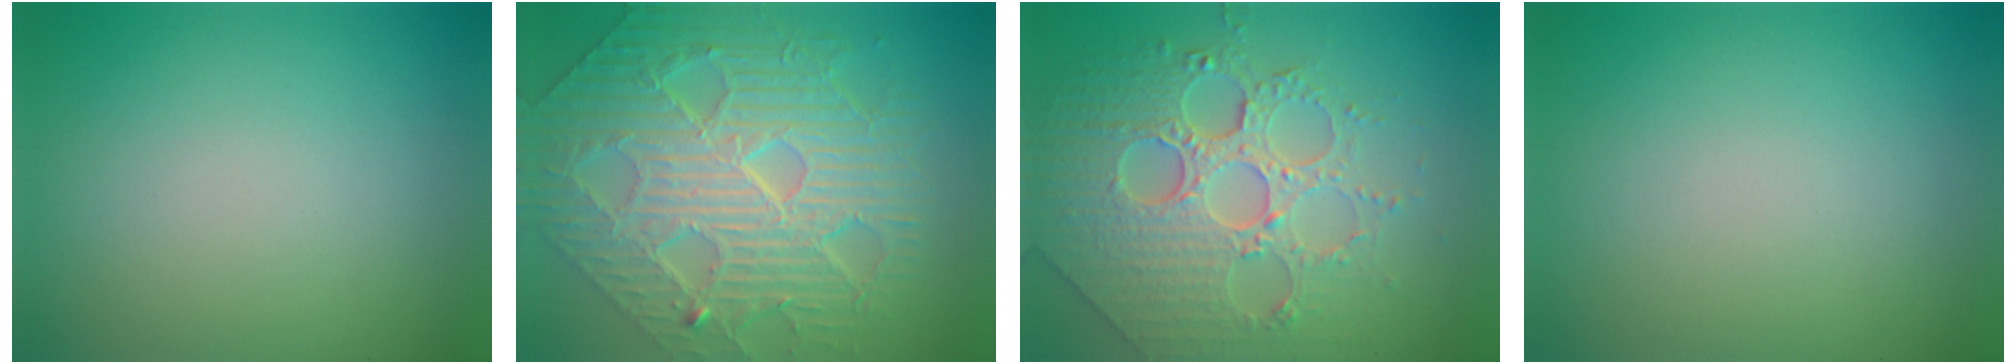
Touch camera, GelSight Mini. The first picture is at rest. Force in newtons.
{"total": 10.8, "press": 7.4, "slide": 7.9}
{"total": 7.8, "press": 6.1, "slide": 4.8}
{"total": 0.0}